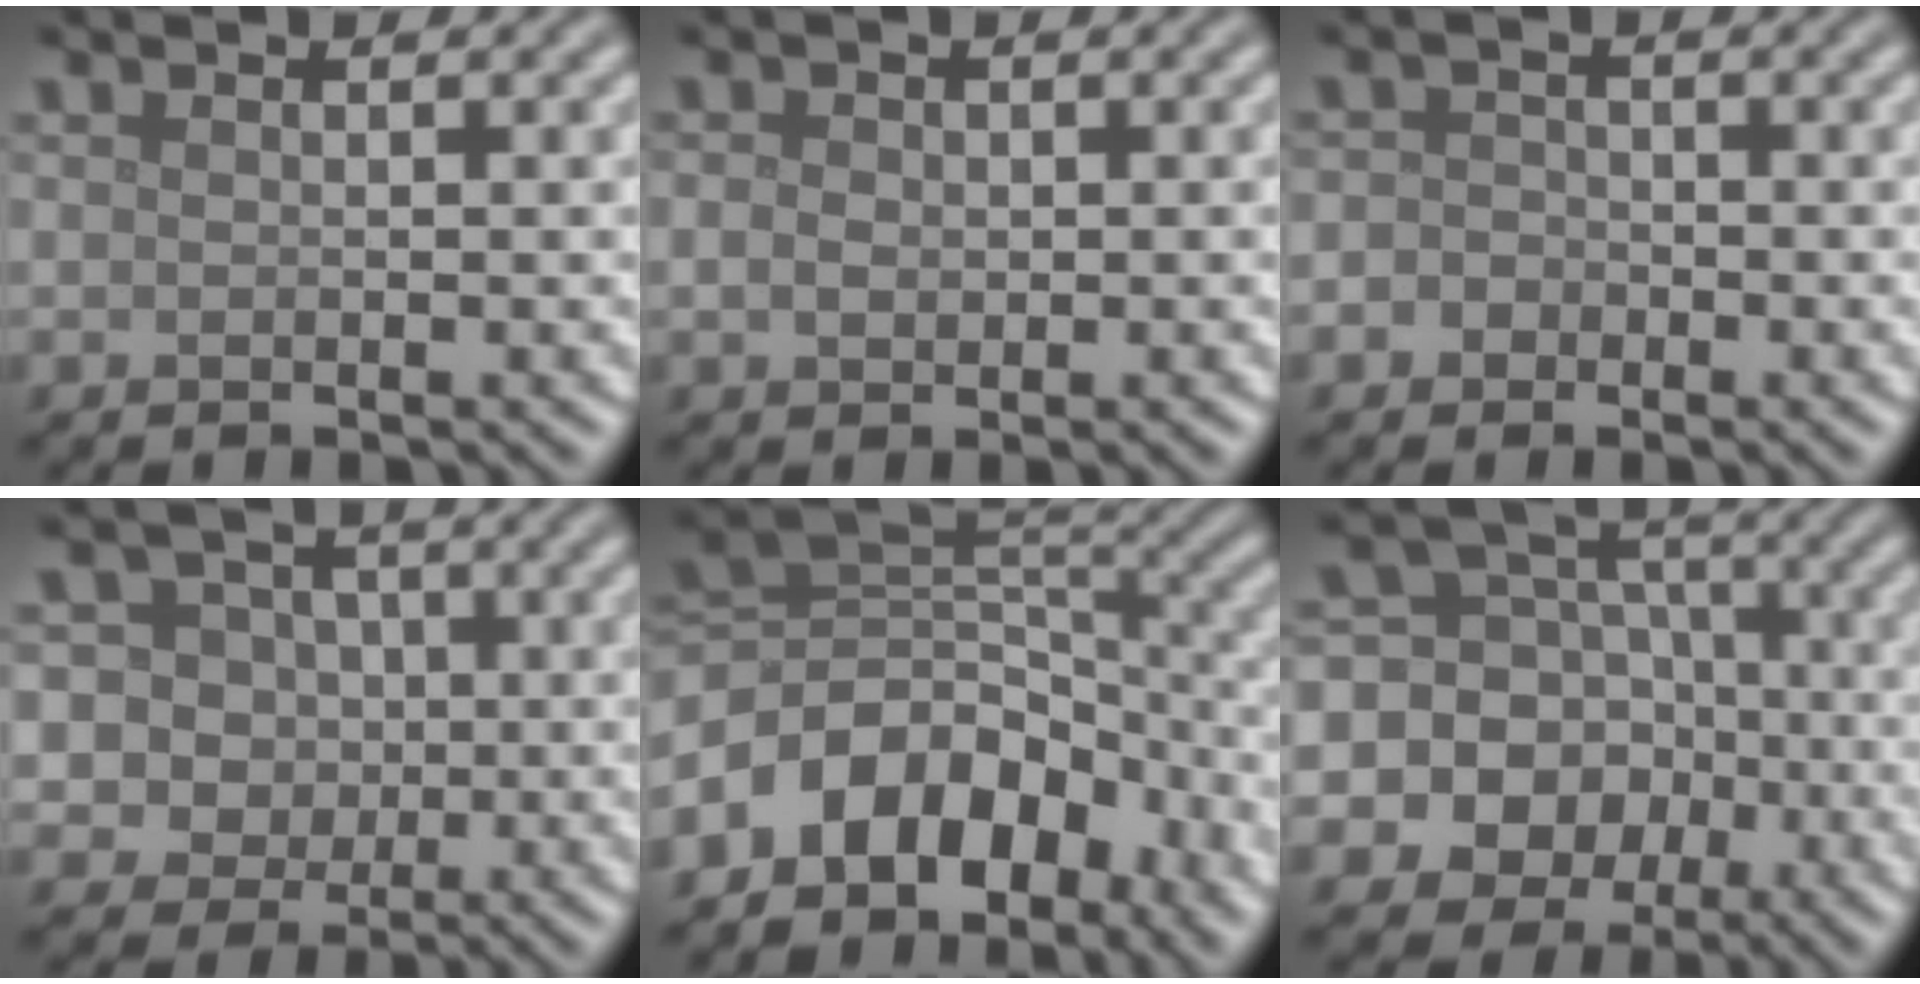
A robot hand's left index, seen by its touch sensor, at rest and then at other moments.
{"total": 1.3, "force": [0.0, 1.1, 0.8], "torque": [-0.015, 0.000, -0.002]}
{"total": 2.2, "force": [-0.8, 2.0, 0.6], "torque": [0.014, 0.012, -0.027]}
{"total": 7.2, "force": [1.4, 6.6, 2.5], "torque": [-0.035, 0.030, 0.001]}
{"total": 9.0, "force": [-4.8, 6.2, 4.4], "torque": [-0.058, 0.018, -0.100]}
{"total": 15.9, "force": [-4.7, 14.5, 4.2], "torque": [-0.130, -0.010, -0.096]}